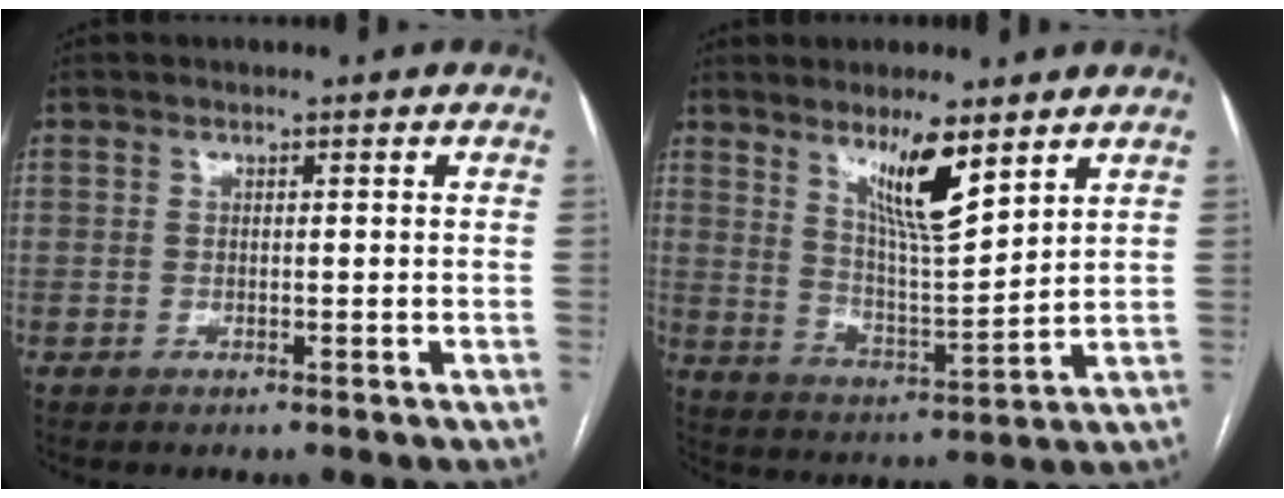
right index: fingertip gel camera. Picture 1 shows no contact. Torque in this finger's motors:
{"motor_torque": [1.07, 1.07, 0.51, 0.11]}